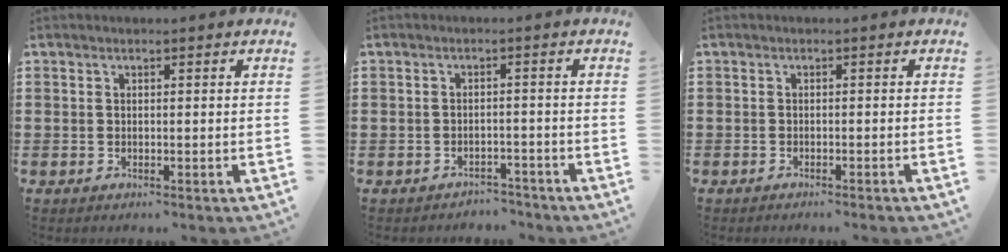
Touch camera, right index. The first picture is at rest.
{"total": 2.3, "force": [-2.2, 0.5, -0.2], "torque": [-0.004, 0.002, -0.051]}
{"total": 0.8, "force": [-0.7, -0.2, 0.2], "torque": [-0.004, -0.001, -0.015]}